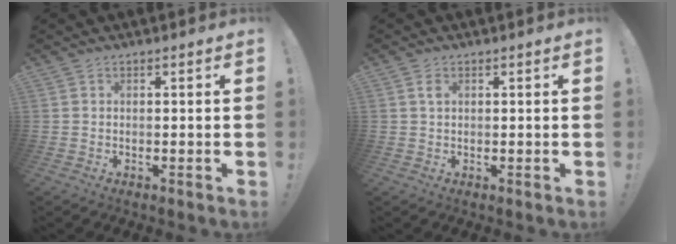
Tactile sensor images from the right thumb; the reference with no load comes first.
{"total": 1.8, "force": [0.7, 1.3, 1.0], "torque": [-0.006, -0.002, 0.008]}